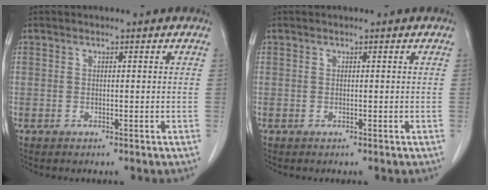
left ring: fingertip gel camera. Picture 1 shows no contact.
{"total": 0.0}